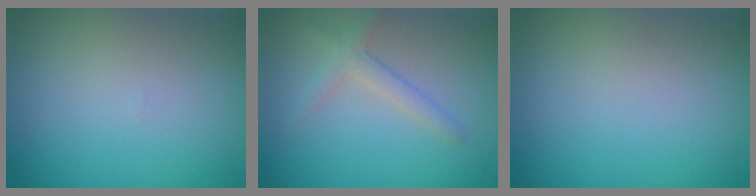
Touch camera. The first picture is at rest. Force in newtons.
{"total": 2.0, "press": 2.0, "slide": 0.1}
{"total": 0.0}